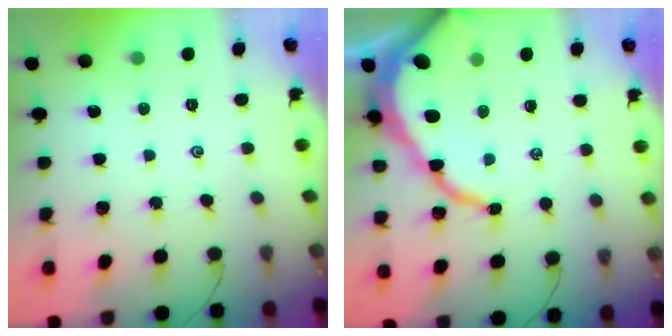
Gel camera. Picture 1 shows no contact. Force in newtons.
{"total": 13.1, "press": 13.1, "slide": 1.1}